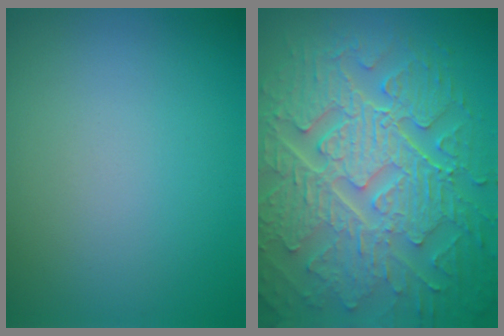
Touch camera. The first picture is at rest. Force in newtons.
{"total": 10.7, "press": 7.1, "slide": 8.0}